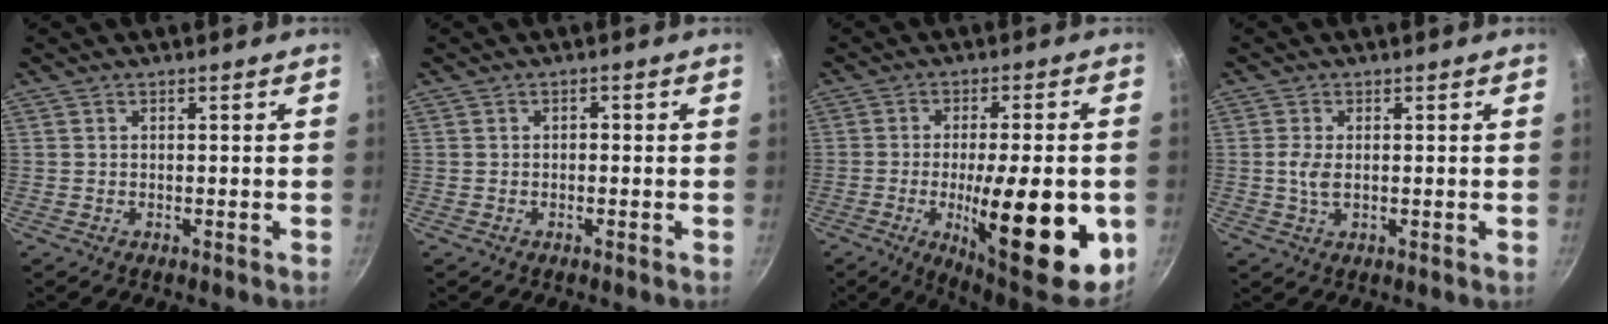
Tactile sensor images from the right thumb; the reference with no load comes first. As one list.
[{"total": 0.8, "force": [-0.2, 0.6, 0.5], "torque": [0.001, 0.005, -0.005]}, {"total": 23.0, "force": [-5.2, 7.0, 21.3], "torque": [-0.281, -0.022, -0.056]}, {"total": 3.1, "force": [0.0, 1.6, 2.7], "torque": [-0.063, -0.002, 0.000]}]